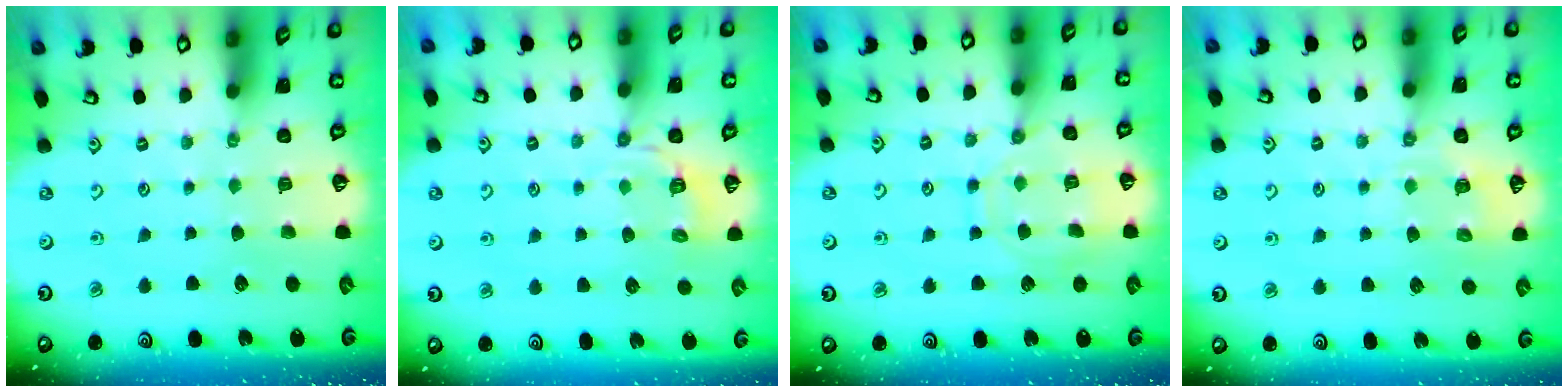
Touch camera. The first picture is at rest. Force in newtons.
{"total": 5.1, "press": 4.8, "slide": 1.9}
{"total": 11.6, "press": 11.6, "slide": 1.0}
{"total": 6.2, "press": 6.1, "slide": 1.0}